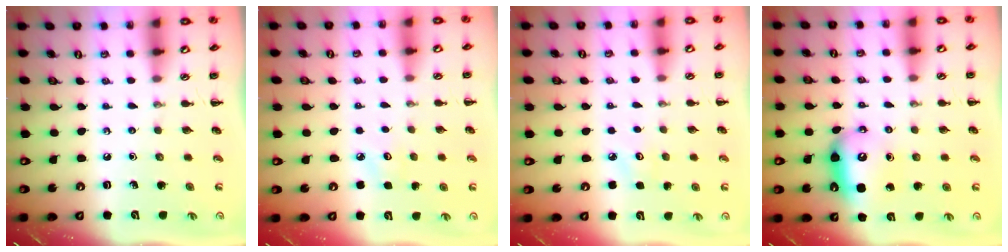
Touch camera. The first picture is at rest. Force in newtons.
{"total": 2.6, "press": 2.5, "slide": 0.7}
{"total": 2.6, "press": 2.5, "slide": 0.7}
{"total": 8.4, "press": 8.4, "slide": 0.9}